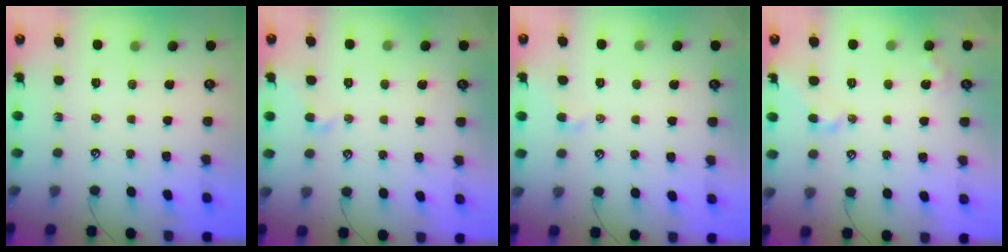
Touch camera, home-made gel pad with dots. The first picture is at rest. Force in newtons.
{"total": 0.5, "press": 0.2, "slide": 0.5}
{"total": 0.0}
{"total": 2.7, "press": 2.6, "slide": 0.7}